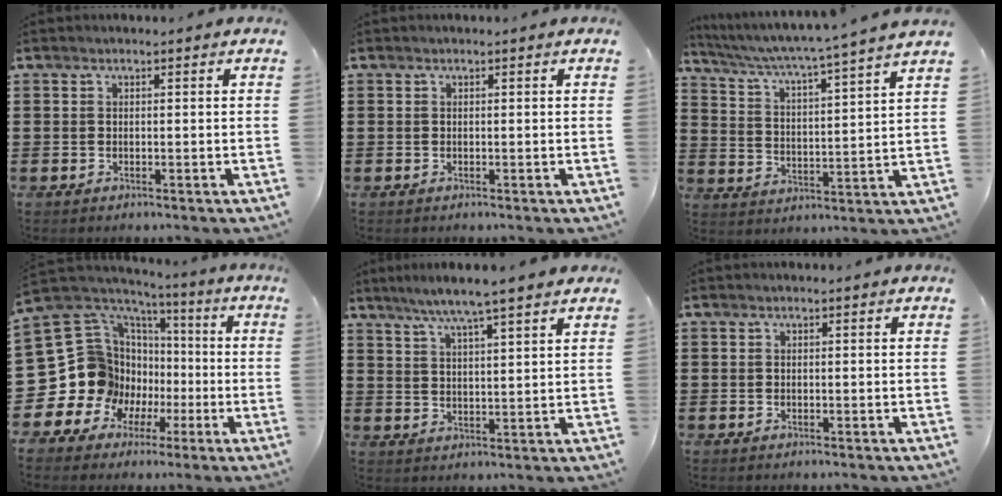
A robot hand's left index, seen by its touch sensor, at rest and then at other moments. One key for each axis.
{"total": 0.0}
{"total": 4.1, "fx": 3.5, "fy": -1.1, "fz": 2.0, "tx": -0.058, "ty": -0.037, "tz": 0.047}
{"total": 14.5, "fx": -1.9, "fy": 13.7, "fz": 4.2, "tx": -0.165, "ty": -0.036, "tz": -0.002}
{"total": 5.9, "fx": 4.9, "fy": -0.5, "fz": 3.2, "tx": -0.075, "ty": -0.017, "tz": 0.084}
{"total": 0.0}